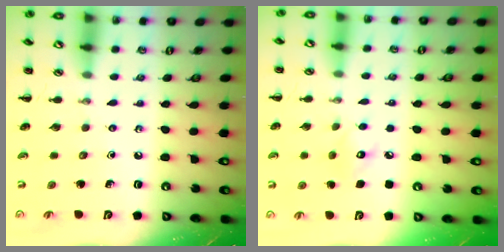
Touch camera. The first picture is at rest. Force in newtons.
{"total": 6.5, "press": 6.4, "slide": 1.3}